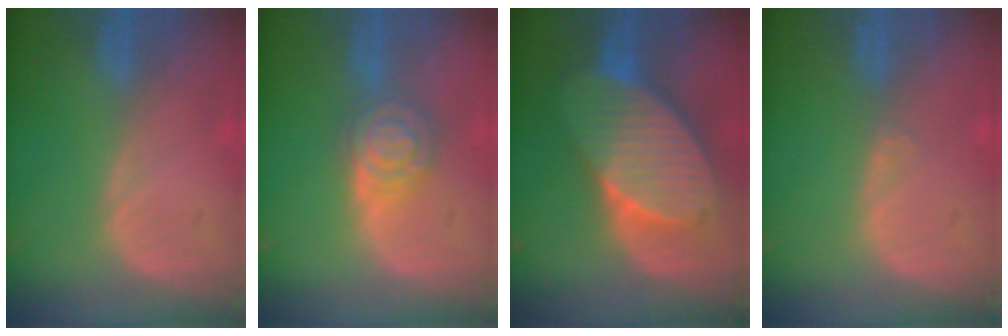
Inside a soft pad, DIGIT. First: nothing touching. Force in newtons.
{"total": 6.3, "press": 6.3, "slide": 0.4}
{"total": 10.9, "press": 10.9, "slide": 0.8}
{"total": 0.6, "press": 0.5, "slide": 0.4}